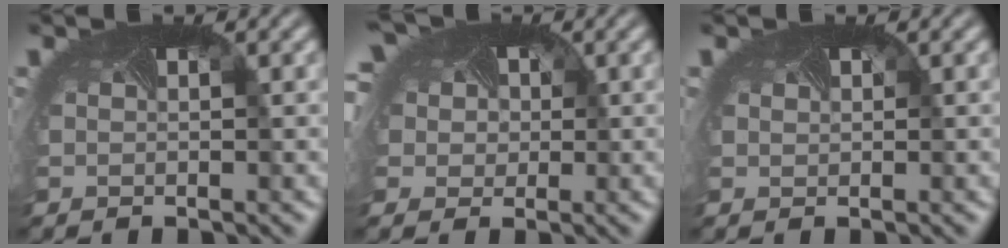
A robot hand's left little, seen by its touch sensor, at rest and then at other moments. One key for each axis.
{"total": 8.7, "fx": 2.9, "fy": 6.6, "fz": 4.8, "tx": -0.118, "ty": 0.012, "tz": 0.034}
{"total": 0.9, "fx": 0.1, "fy": -0.4, "fz": -0.8, "tx": 0.001, "ty": -0.014, "tz": 0.009}